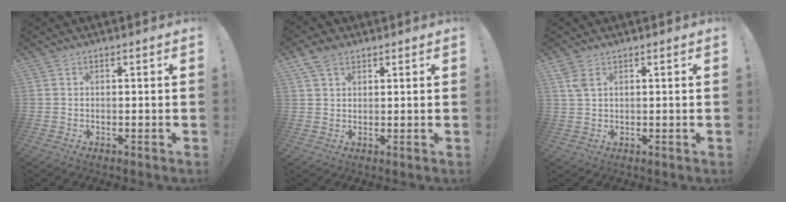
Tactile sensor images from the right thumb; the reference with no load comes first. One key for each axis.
{"total": 5.4, "fx": 3.4, "fy": 3.4, "fz": 2.6, "tx": -0.049, "ty": -0.007, "tz": 0.067}
{"total": 3.3, "fx": 1.9, "fy": 1.3, "fz": 2.3, "tx": -0.048, "ty": -0.004, "tz": 0.037}